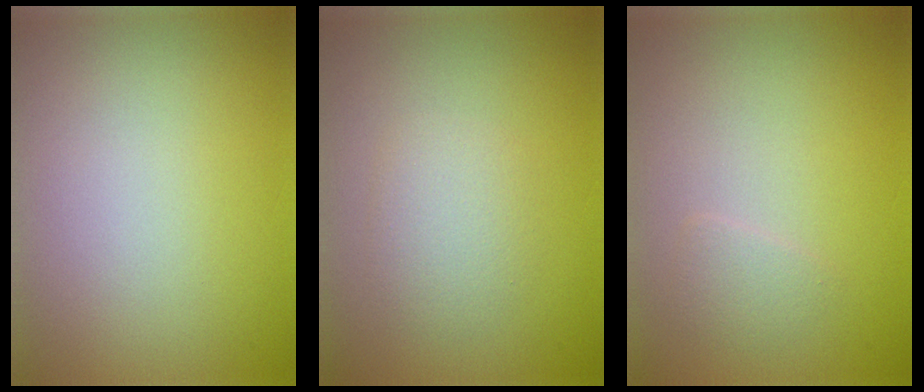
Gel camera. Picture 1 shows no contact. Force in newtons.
{"total": 2.1, "press": 2.1, "slide": 0.0}
{"total": 1.0, "press": 1.0, "slide": 0.0}